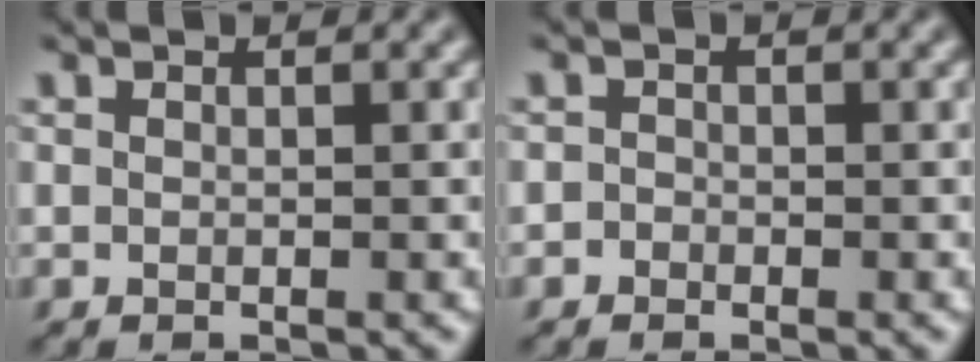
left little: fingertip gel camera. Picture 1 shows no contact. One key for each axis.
{"total": 0.9, "fx": -0.4, "fy": 0.8, "fz": 0.2, "tx": 0.003, "ty": -0.001, "tz": -0.015}